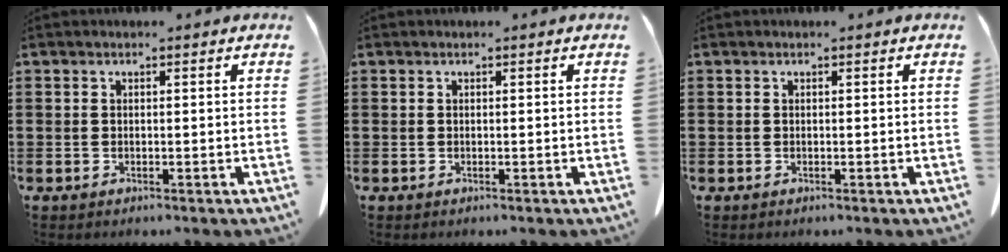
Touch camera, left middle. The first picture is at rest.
{"total": 0.0}
{"total": 0.0}